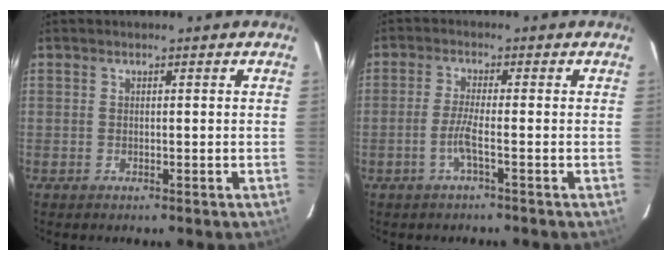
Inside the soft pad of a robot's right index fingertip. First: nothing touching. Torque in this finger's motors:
{"motor_torque": [-0.09, 0.11, 0.02, 0.02]}